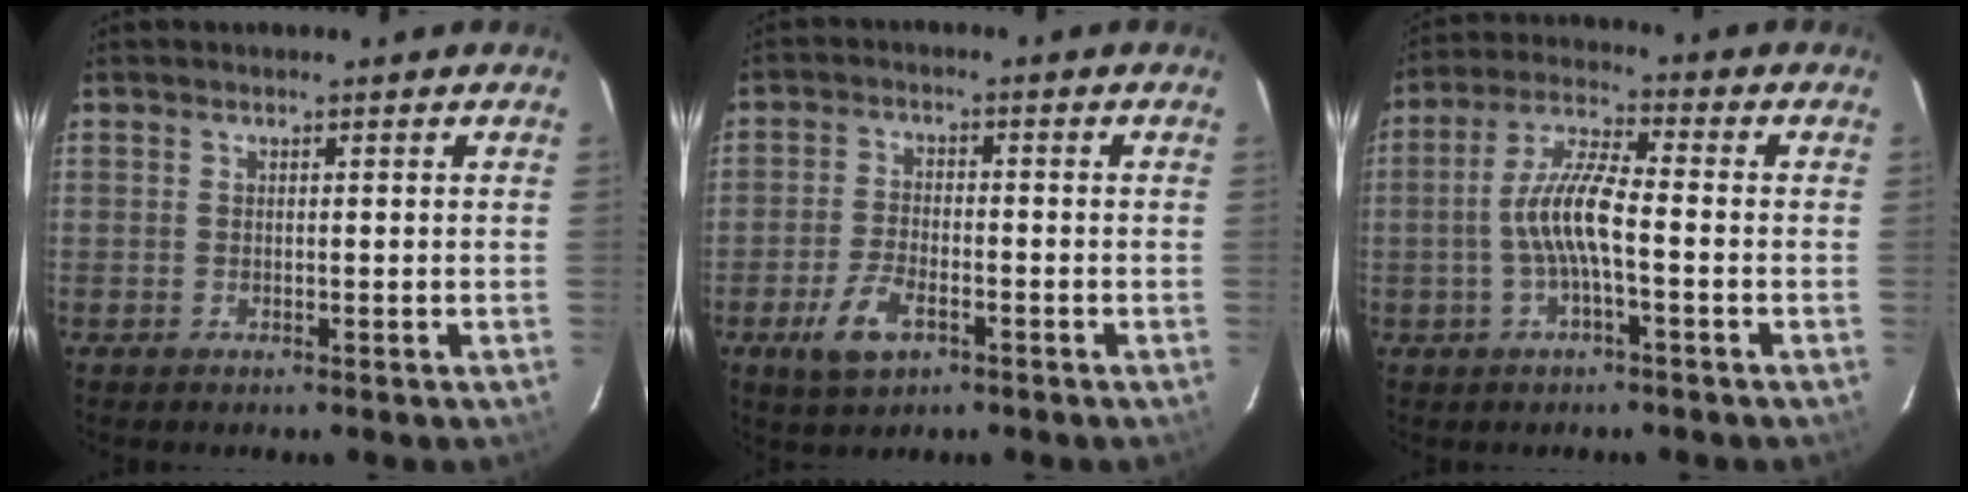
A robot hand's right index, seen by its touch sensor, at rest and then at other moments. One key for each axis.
{"total": 7.0, "fx": -3.6, "fy": 3.4, "fz": 5.0, "tx": -0.117, "ty": -0.005, "tz": -0.064}
{"total": 8.4, "fx": -1.8, "fy": 1.6, "fz": 8.1, "tx": -0.171, "ty": 0.010, "tz": -0.035}